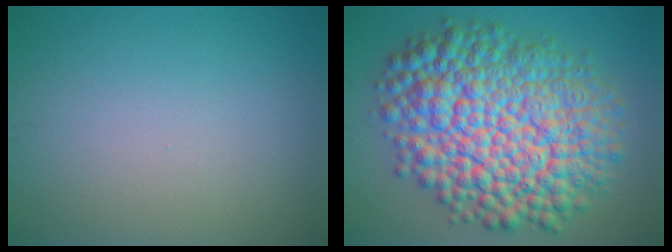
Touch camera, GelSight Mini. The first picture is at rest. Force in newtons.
{"total": 14.5, "press": 14.5, "slide": 0.3}